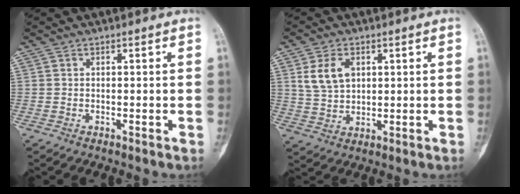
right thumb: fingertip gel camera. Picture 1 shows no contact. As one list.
[{"total": 6.9, "force": [2.4, 4.6, 4.6], "torque": [-0.077, -0.007, 0.051]}]